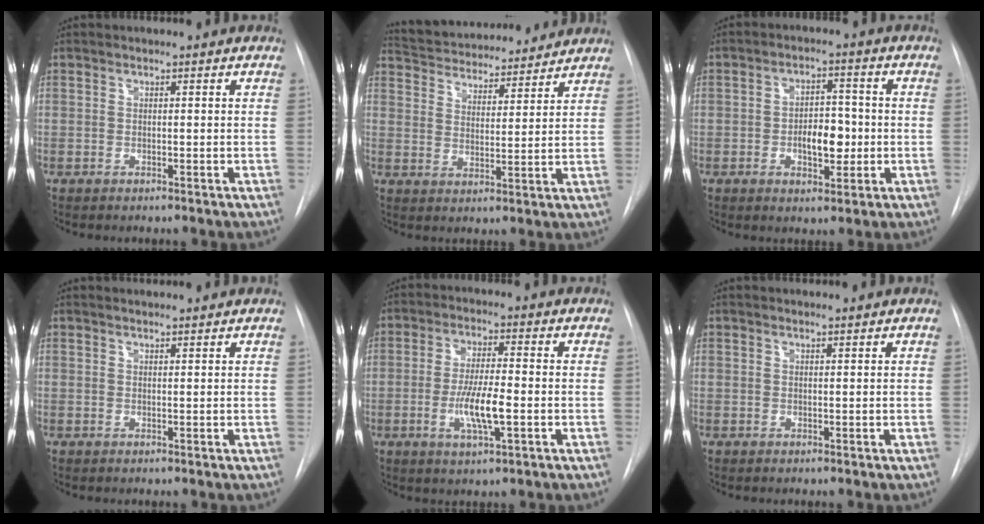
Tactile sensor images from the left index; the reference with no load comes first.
{"total": 17.6, "force": [16.4, 3.9, 5.1], "torque": [-0.093, 0.024, 0.243]}
{"total": 6.1, "force": [-1.1, 3.0, 5.1], "torque": [-0.081, 0.008, -0.013]}
{"total": 3.0, "force": [2.9, 0.1, 0.7], "torque": [-0.013, 0.019, 0.040]}
{"total": 7.3, "force": [-1.7, 1.2, 7.0], "torque": [-0.136, -0.007, -0.030]}
{"total": 1.6, "force": [1.6, -0.1, 0.3], "torque": [-0.008, 0.010, 0.026]}